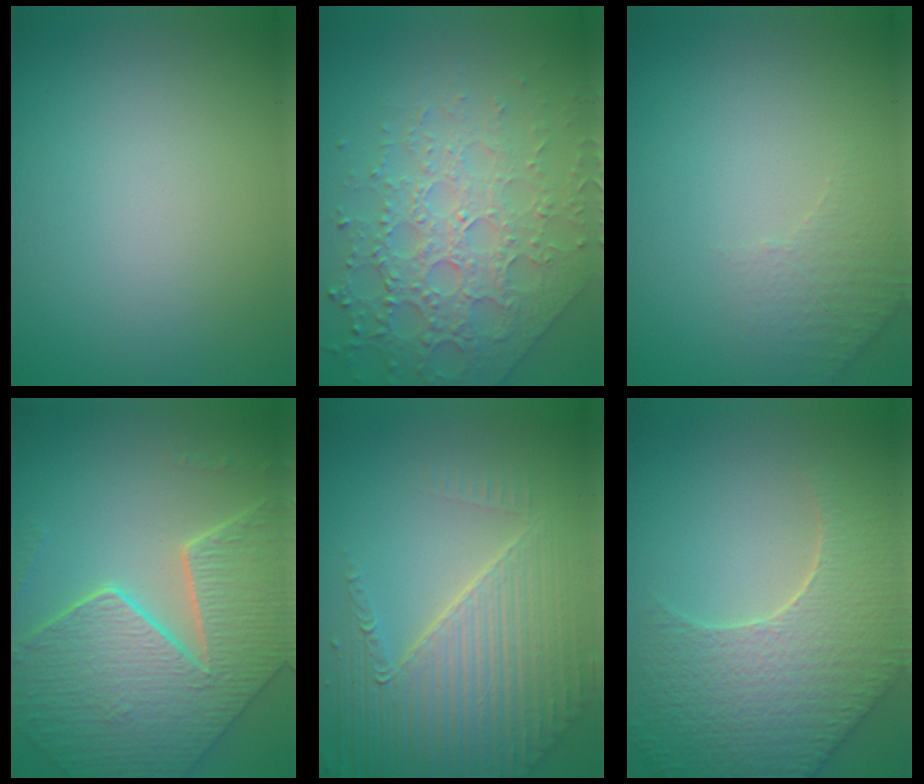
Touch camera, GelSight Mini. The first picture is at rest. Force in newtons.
{"total": 7.4, "press": 5.4, "slide": 5.1}
{"total": 2.1, "press": 2.0, "slide": 0.5}
{"total": 9.2, "press": 6.6, "slide": 6.4}
{"total": 8.4, "press": 5.6, "slide": 6.2}
{"total": 8.3, "press": 6.1, "slide": 5.6}